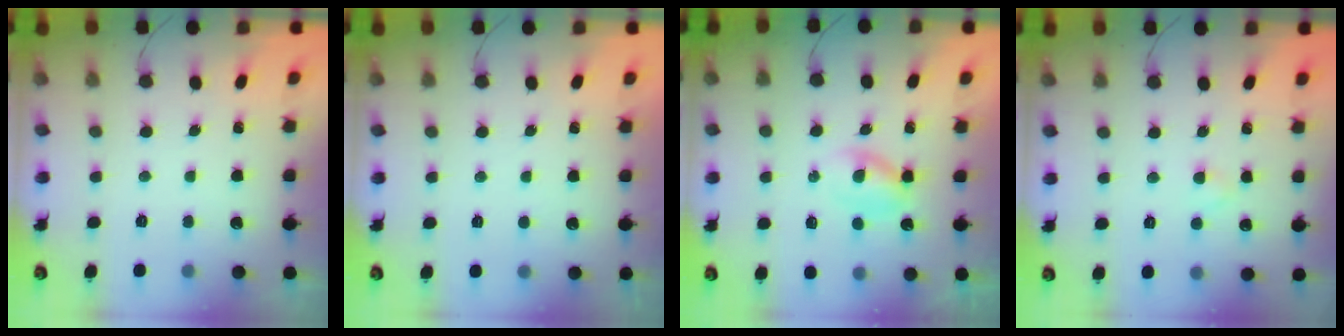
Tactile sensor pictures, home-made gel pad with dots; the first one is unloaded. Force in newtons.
{"total": 0.9, "press": 0.9, "slide": 0.1}
{"total": 3.0, "press": 2.7, "slide": 1.3}
{"total": 1.6, "press": 1.4, "slide": 0.8}